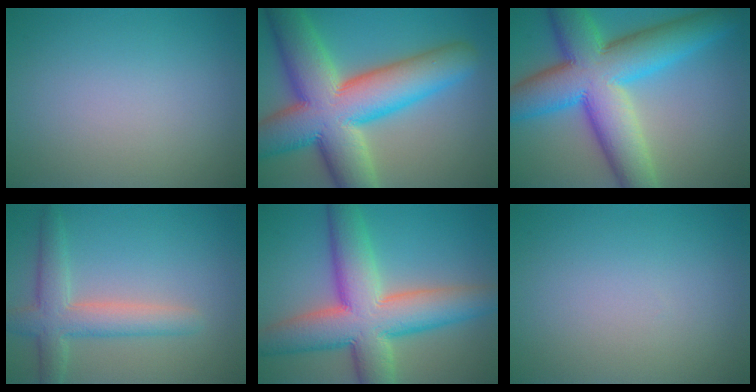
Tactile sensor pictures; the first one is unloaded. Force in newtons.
{"total": 14.7, "press": 14.7, "slide": 0.4}
{"total": 13.1, "press": 13.1, "slide": 0.4}
{"total": 4.5, "press": 4.4, "slide": 0.4}
{"total": 11.2, "press": 11.2, "slide": 0.5}
{"total": 0.0}